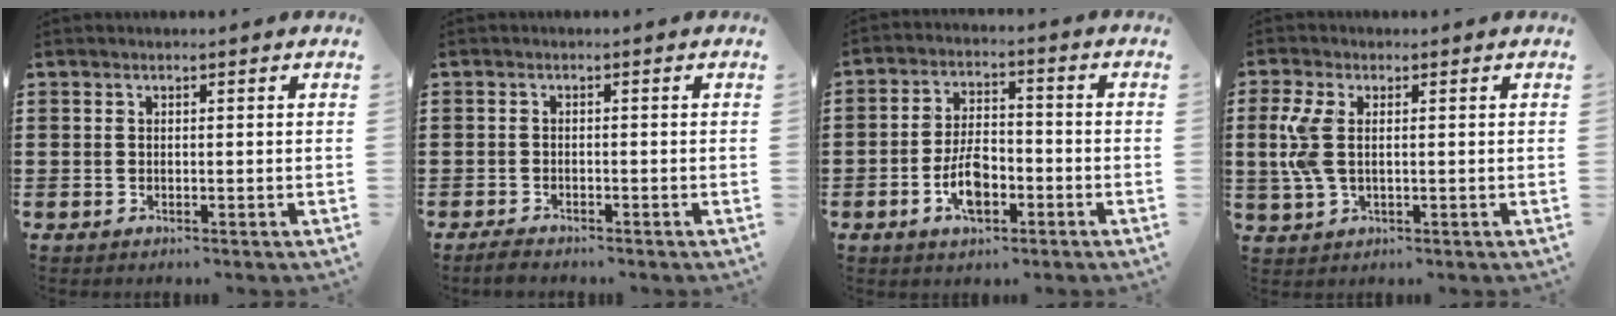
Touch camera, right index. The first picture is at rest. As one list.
[{"total": 1.5, "force": [-1.5, 0.1, 0.3], "torque": [-0.010, -0.002, -0.029]}, {"total": 7.0, "force": [-2.7, 3.5, 5.5], "torque": [-0.118, 0.005, -0.052]}, {"total": 5.9, "force": [0.5, 2.9, 5.1], "torque": [-0.137, -0.004, 0.000]}]